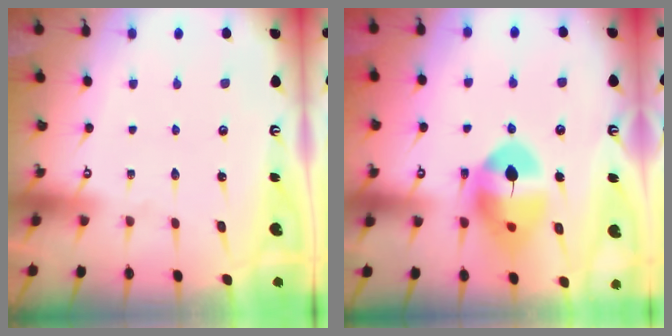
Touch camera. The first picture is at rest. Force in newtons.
{"total": 13.3, "press": 13.2, "slide": 1.7}